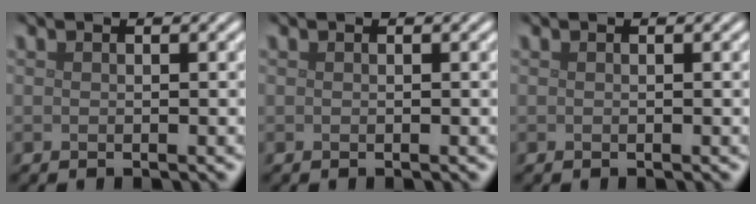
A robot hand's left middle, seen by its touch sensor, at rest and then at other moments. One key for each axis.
{"total": 0.0}
{"total": 0.0}